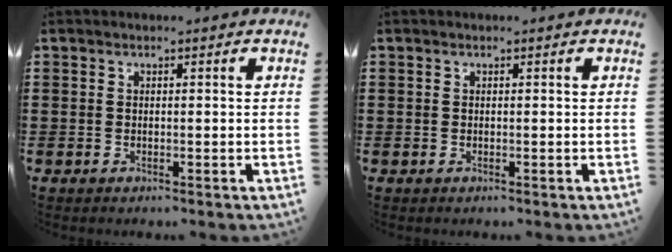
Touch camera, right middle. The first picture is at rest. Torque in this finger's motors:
{"motor_torque": [0.00, 0.00, 0.01, -0.01]}